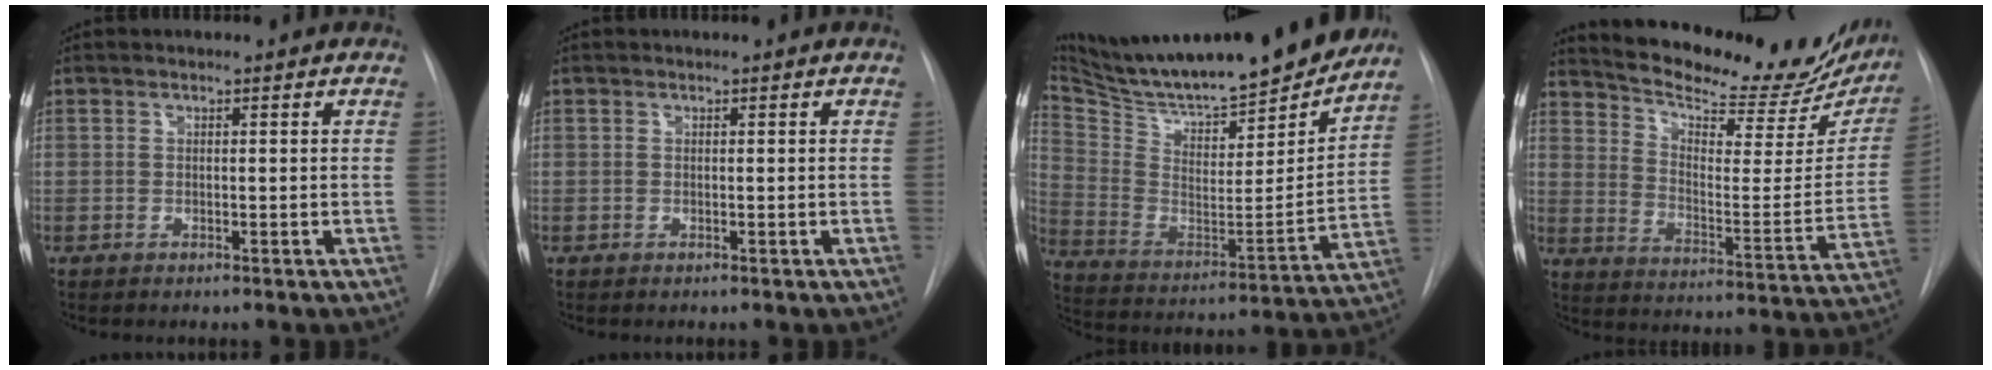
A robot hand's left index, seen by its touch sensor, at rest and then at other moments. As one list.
[{"total": 0.0}, {"total": 27.6, "force": [24.8, 4.1, 11.5], "torque": [-0.207, -0.056, 0.372]}, {"total": 25.8, "force": [22.7, 6.6, 10.3], "torque": [-0.159, -0.055, 0.295]}]